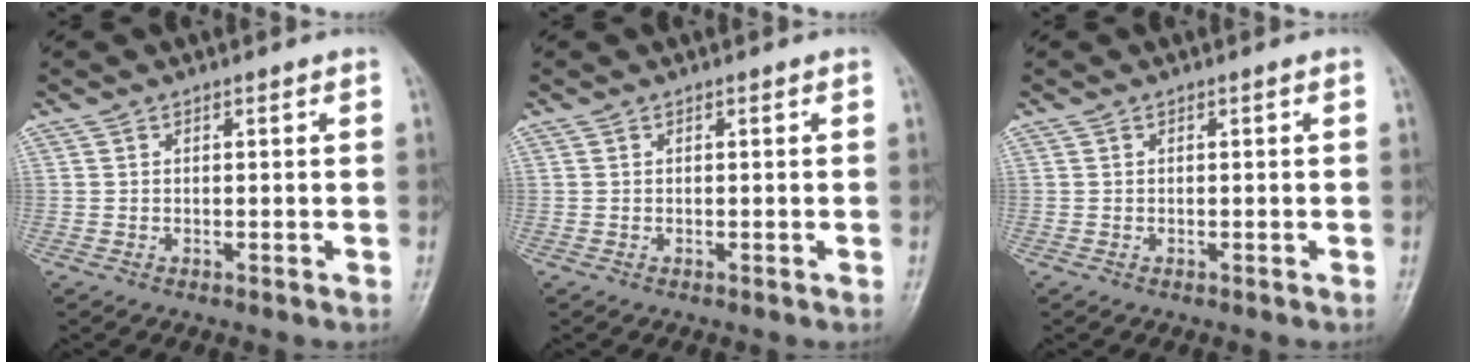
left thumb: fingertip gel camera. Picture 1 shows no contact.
{"total": 0.0}
{"total": 0.0}